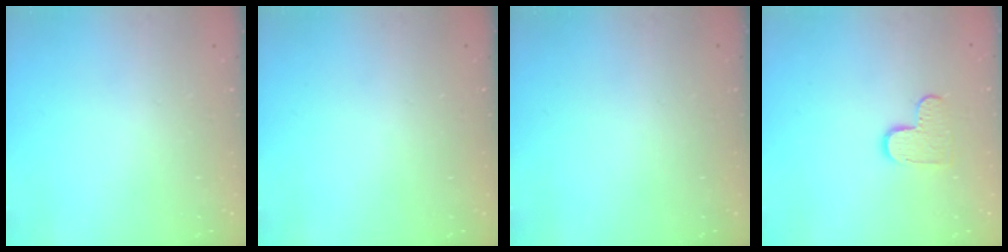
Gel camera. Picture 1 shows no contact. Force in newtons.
{"total": 0.0}
{"total": 0.0}
{"total": 7.4, "press": 7.4, "slide": 0.4}